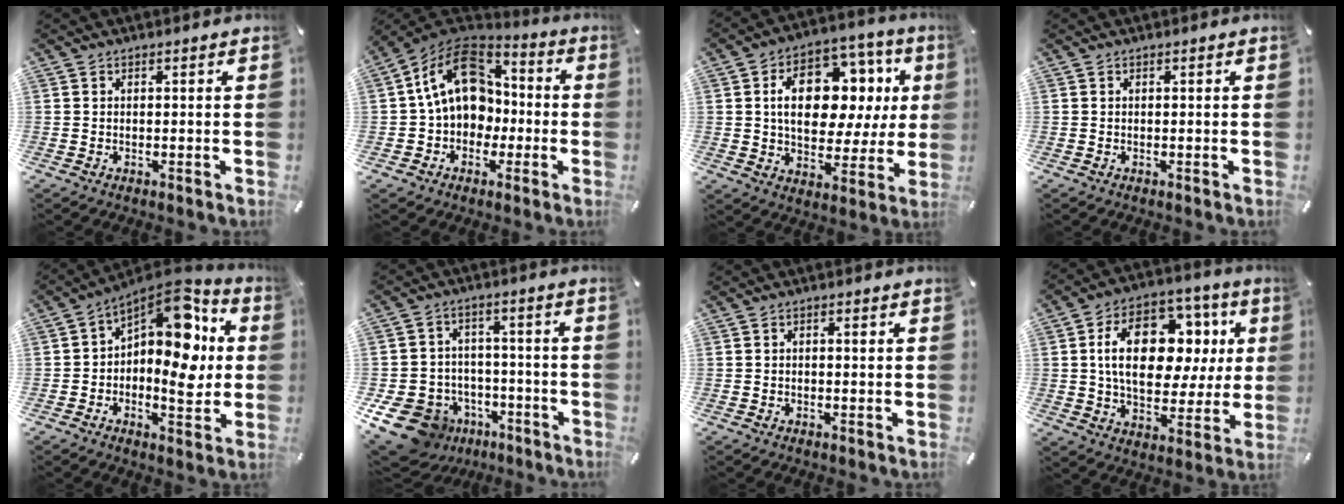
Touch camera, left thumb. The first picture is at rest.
{"total": 17.0, "force": [1.7, 13.4, 10.3], "torque": [-0.179, 0.001, 0.033]}
{"total": 18.0, "force": [4.4, 11.9, 12.8], "torque": [-0.190, -0.007, 0.081]}
{"total": 0.0}
{"total": 14.3, "force": [3.7, 8.6, 10.8], "torque": [-0.148, -0.044, 0.061]}
{"total": 13.9, "force": [-7.2, 10.6, 5.3], "torque": [-0.104, 0.046, -0.120]}
{"total": 1.0, "force": [-0.1, 0.6, 0.9], "torque": [-0.017, 0.003, -0.003]}
{"total": 20.0, "force": [4.5, 13.0, 14.5], "torque": [-0.228, 0.002, 0.080]}